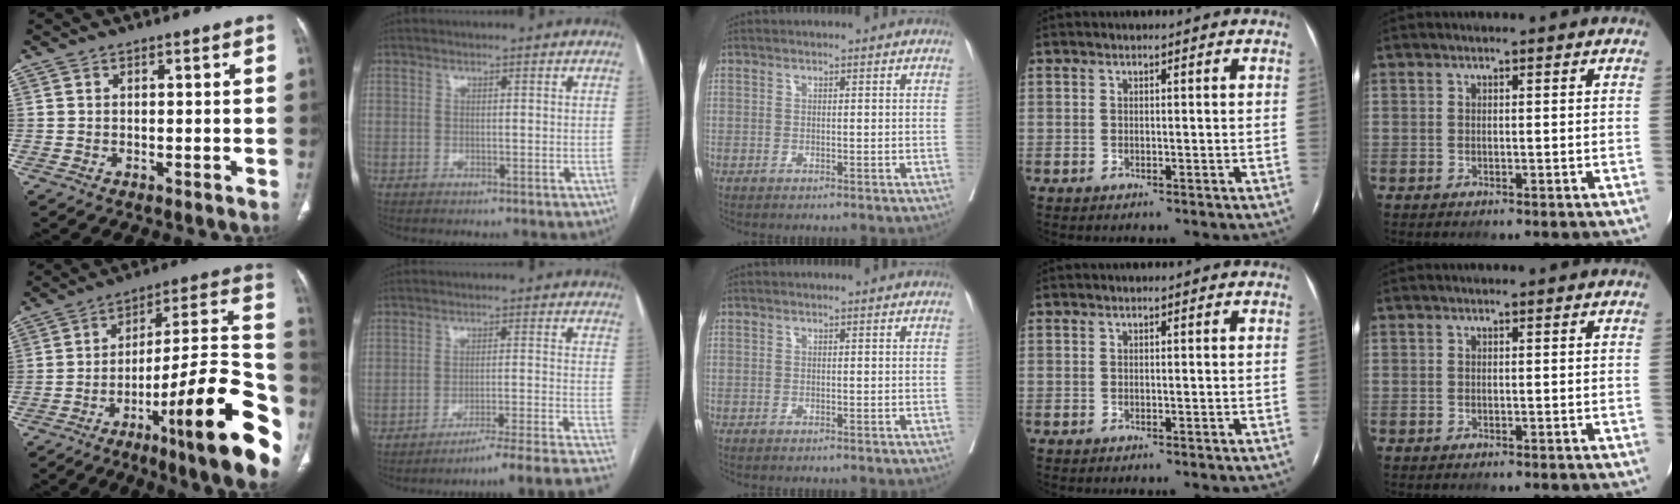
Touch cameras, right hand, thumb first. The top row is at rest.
{"thumb": {"total": 27.1, "force": [-11.5, 4.9, 24.0], "torque": [-0.290, 0.071, -0.170]}, "index": {"total": 19.7, "force": [-18.4, -3.3, 6.4], "torque": [-0.028, -0.020, -0.240]}}